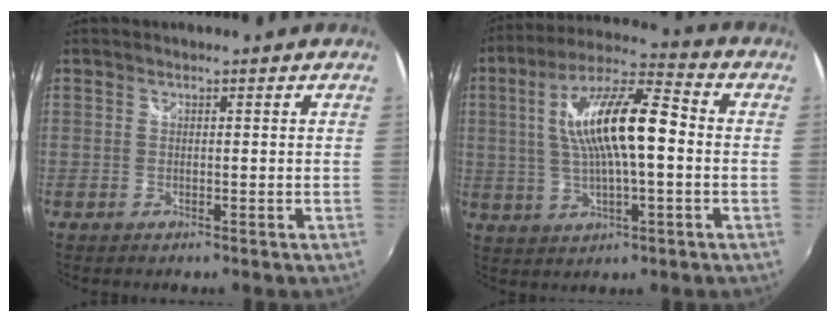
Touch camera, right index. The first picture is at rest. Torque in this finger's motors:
{"motor_torque": [0.89, -0.21, 0.75, 0.21]}